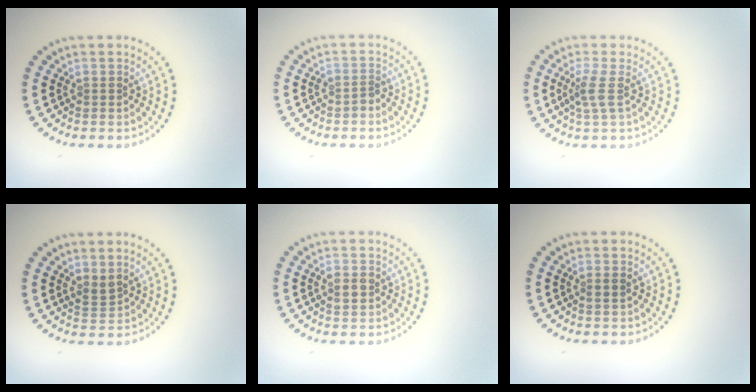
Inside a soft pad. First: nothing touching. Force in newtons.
{"total": 1.1, "press": 0.8, "slide": 0.7}
{"total": 2.0, "press": 1.5, "slide": 1.4}
{"total": 1.4, "press": 1.1, "slide": 0.7}
{"total": 1.8, "press": 1.8, "slide": 0.0}
{"total": 0.9, "press": 0.8, "slide": 0.4}